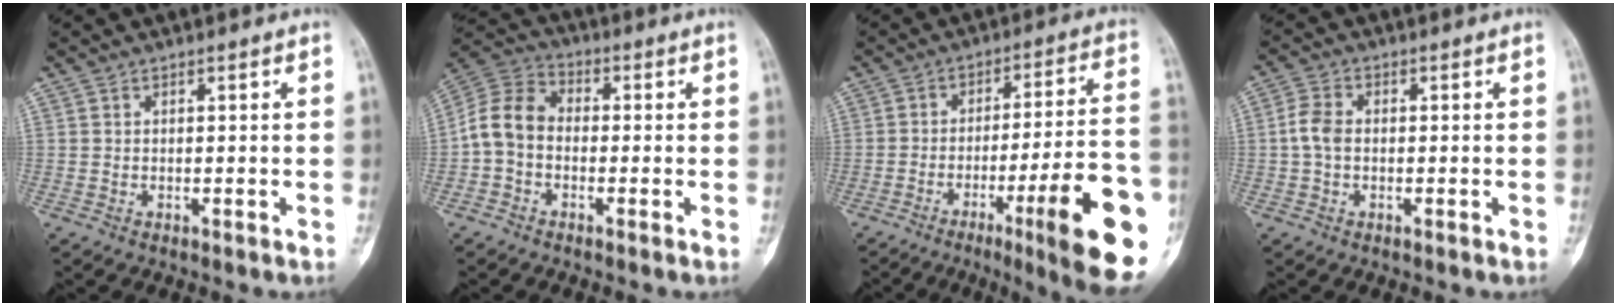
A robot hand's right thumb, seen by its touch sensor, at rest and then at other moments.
{"total": 8.8, "force": [-1.4, 6.6, 5.6], "torque": [-0.100, 0.029, -0.043]}
{"total": 21.1, "force": [-8.2, 2.5, 19.3], "torque": [-0.219, 0.023, -0.115]}
{"total": 4.2, "force": [-0.3, 2.9, 3.1], "torque": [-0.064, 0.012, -0.014]}